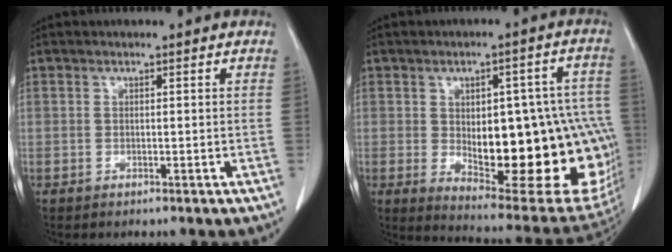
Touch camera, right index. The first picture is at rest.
{"total": 25.1, "force": [-3.0, 9.3, 23.1], "torque": [-0.235, 0.016, -0.009]}